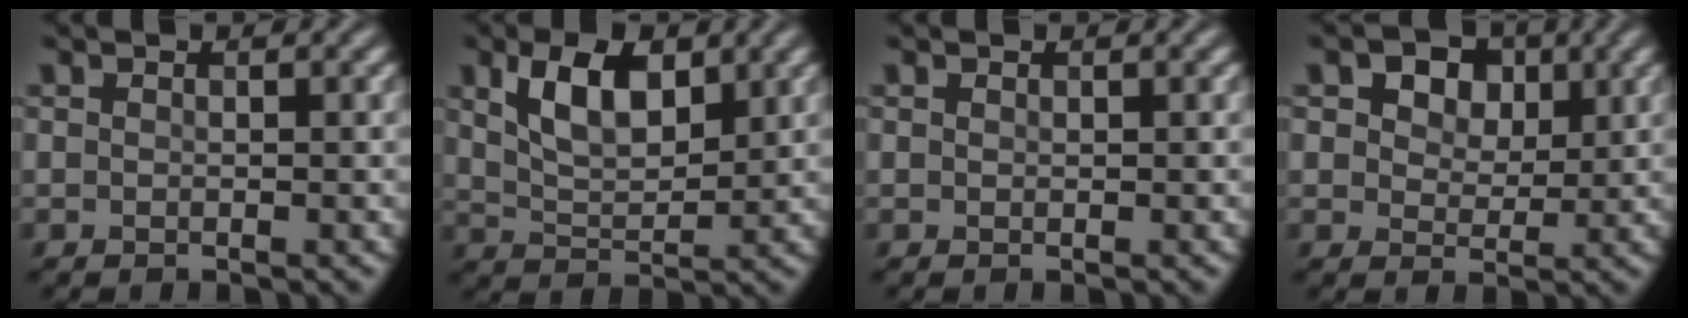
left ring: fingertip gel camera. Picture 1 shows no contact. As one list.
[{"total": 5.5, "force": [2.5, 2.8, 4.0], "torque": [-0.081, 0.002, 0.045]}, {"total": 0.0}, {"total": 6.5, "force": [3.2, 4.3, 3.7], "torque": [-0.069, 0.011, 0.039]}]